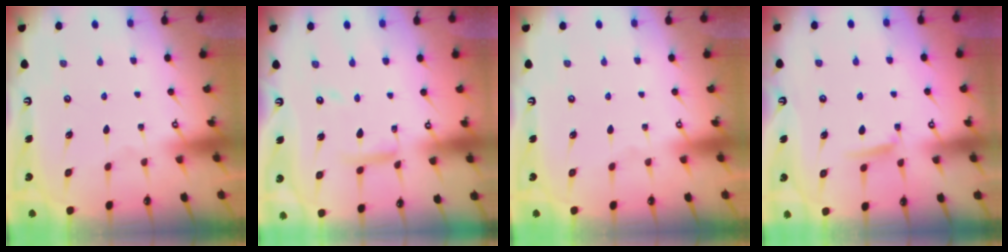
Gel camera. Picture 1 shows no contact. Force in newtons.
{"total": 9.7, "press": 9.7, "slide": 0.8}
{"total": 0.0}
{"total": 4.6, "press": 4.5, "slide": 0.6}